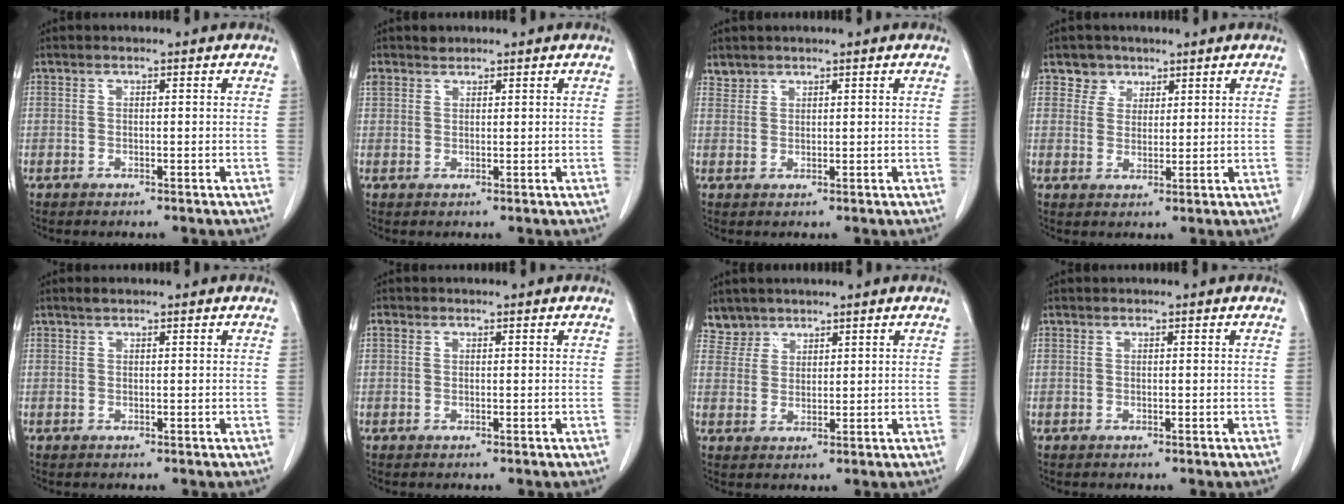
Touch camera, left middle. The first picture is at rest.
{"total": 2.0, "force": [1.7, 1.2, 0.1], "torque": [-0.007, 0.013, 0.031]}
{"total": 1.5, "force": [1.3, 0.6, -0.3], "torque": [0.009, 0.005, 0.025]}
{"total": 3.2, "force": [2.2, 2.3, -0.2], "torque": [0.008, 0.004, 0.033]}
{"total": 0.9, "force": [0.7, 0.2, 0.4], "torque": [-0.012, 0.006, 0.014]}
{"total": 0.6, "force": [0.3, 0.5, 0.2], "torque": [0.000, 0.006, 0.004]}
{"total": 3.4, "force": [2.8, 1.8, -0.7], "torque": [0.021, 0.004, 0.053]}
{"total": 0.0}